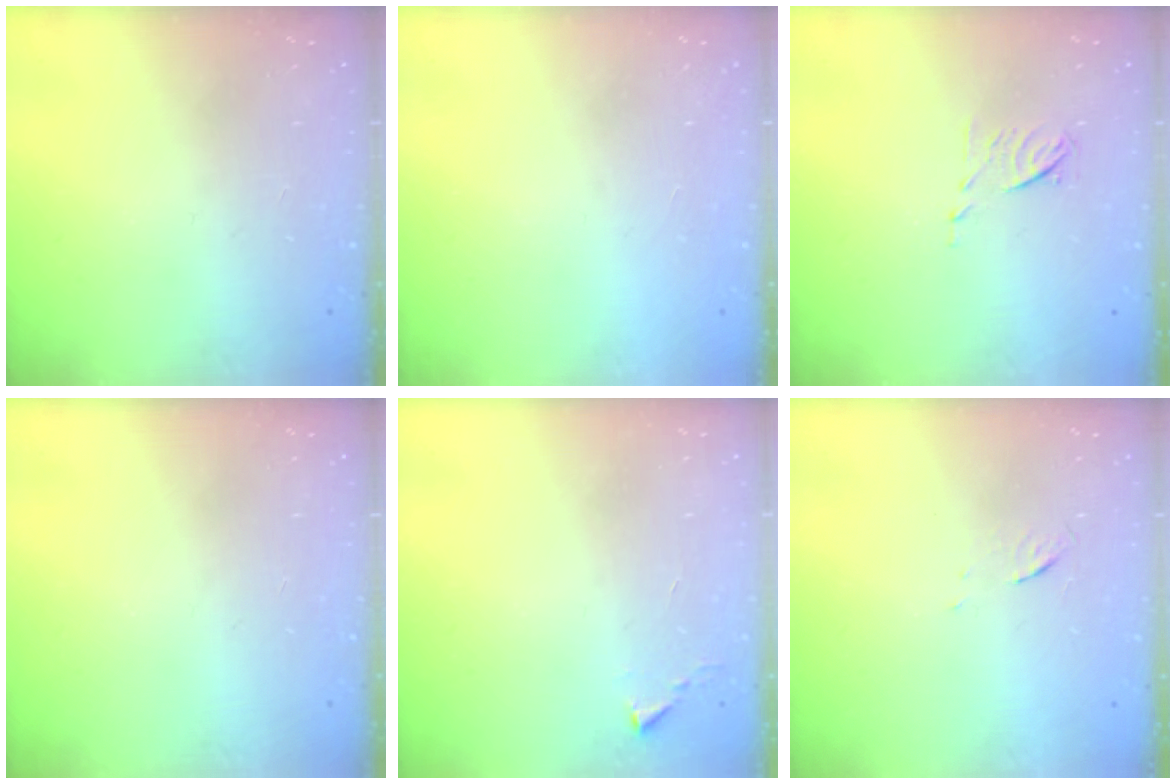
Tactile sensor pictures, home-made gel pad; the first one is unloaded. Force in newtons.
{"total": 1.5, "press": 1.5, "slide": 0.1}
{"total": 6.3, "press": 6.2, "slide": 1.0}
{"total": 0.0}
{"total": 1.1, "press": 1.1, "slide": 0.1}
{"total": 3.2, "press": 3.0, "slide": 1.3}